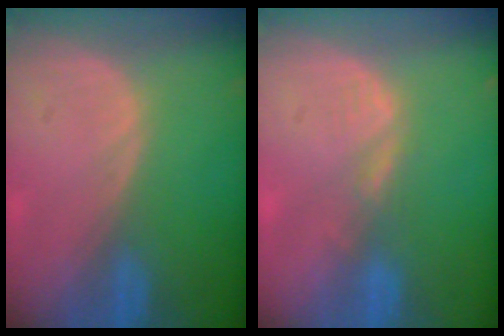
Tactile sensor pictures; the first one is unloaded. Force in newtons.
{"total": 1.6, "press": 1.6, "slide": 0.2}